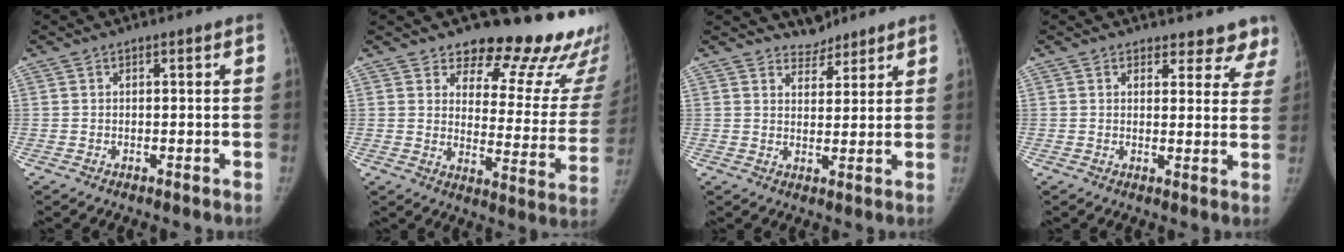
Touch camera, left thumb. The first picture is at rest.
{"total": 22.5, "force": [18.1, 9.2, 9.8], "torque": [-0.073, -0.131, 0.215]}
{"total": 4.0, "force": [3.6, 1.7, 0.1], "torque": [0.021, -0.028, 0.056]}
{"total": 7.7, "force": [6.9, 3.4, 0.5], "torque": [0.050, -0.034, 0.055]}